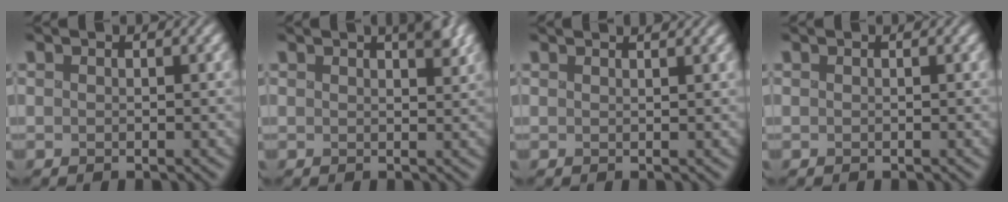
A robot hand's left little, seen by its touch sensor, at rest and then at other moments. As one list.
[{"total": 2.7, "force": [1.8, 1.0, 1.9], "torque": [-0.018, 0.005, 0.027]}, {"total": 1.6, "force": [1.5, 0.2, 0.5], "torque": [0.001, 0.006, 0.014]}, {"total": 0.0}]